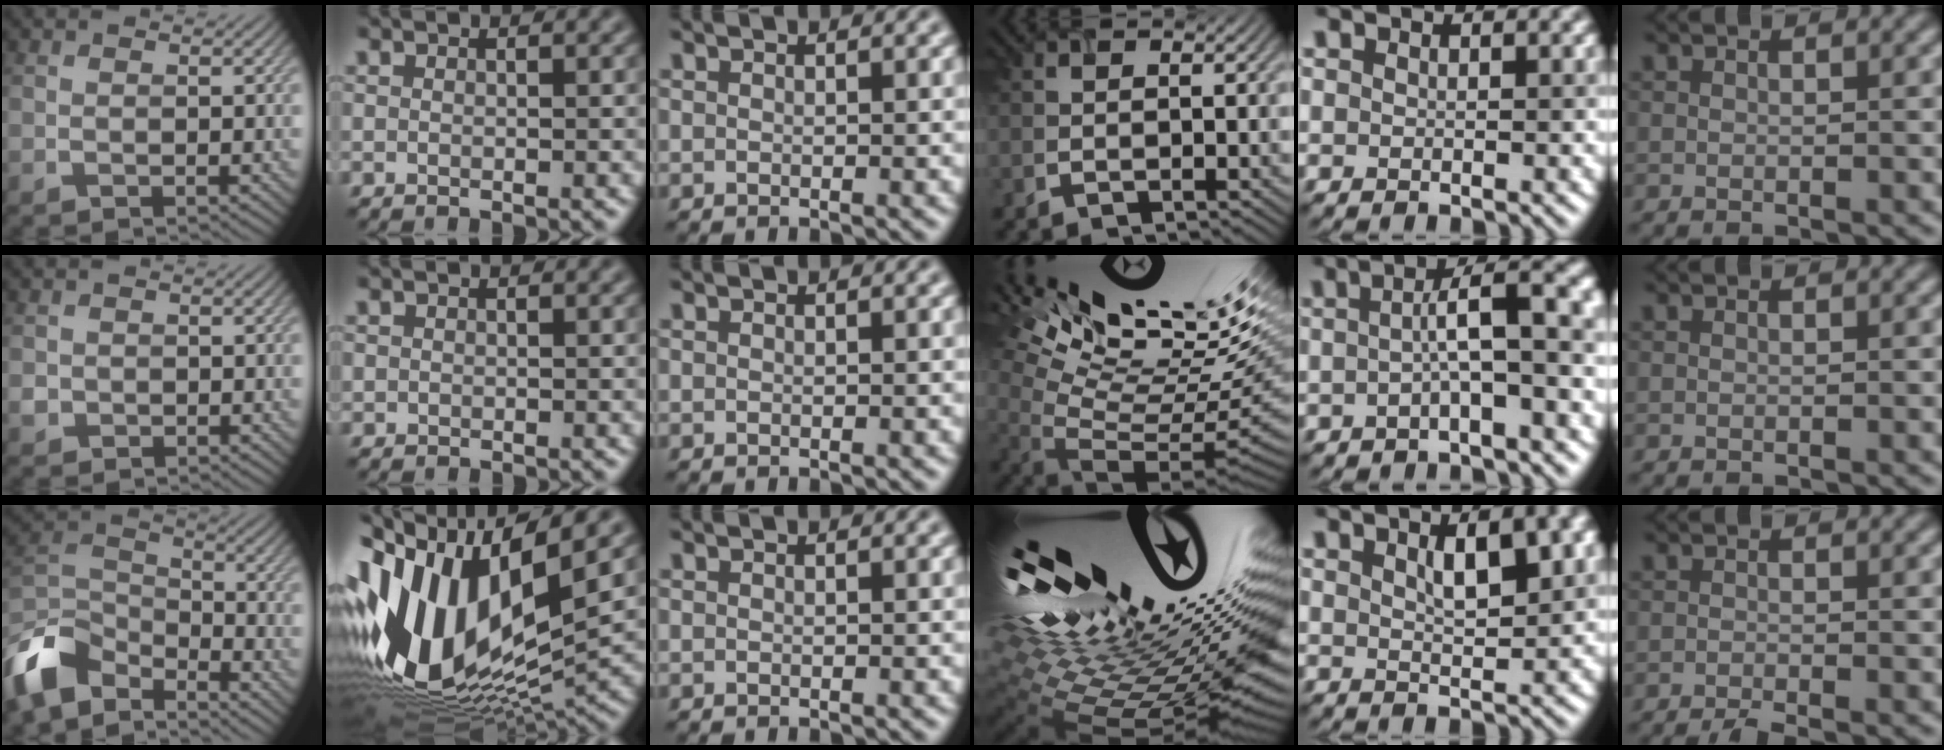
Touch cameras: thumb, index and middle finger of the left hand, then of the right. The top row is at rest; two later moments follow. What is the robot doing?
{"motion": "screw", "object": "timer"}